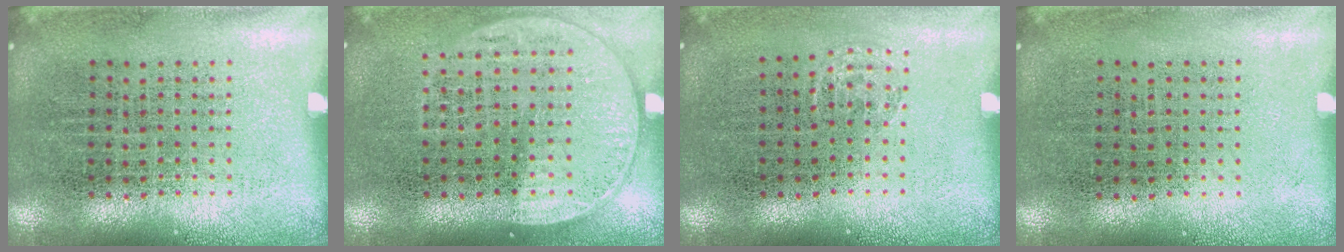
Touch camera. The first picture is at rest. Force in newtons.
{"total": 1.6, "press": 1.4, "slide": 0.7}
{"total": 0.6, "press": 0.5, "slide": 0.3}
{"total": 0.0}